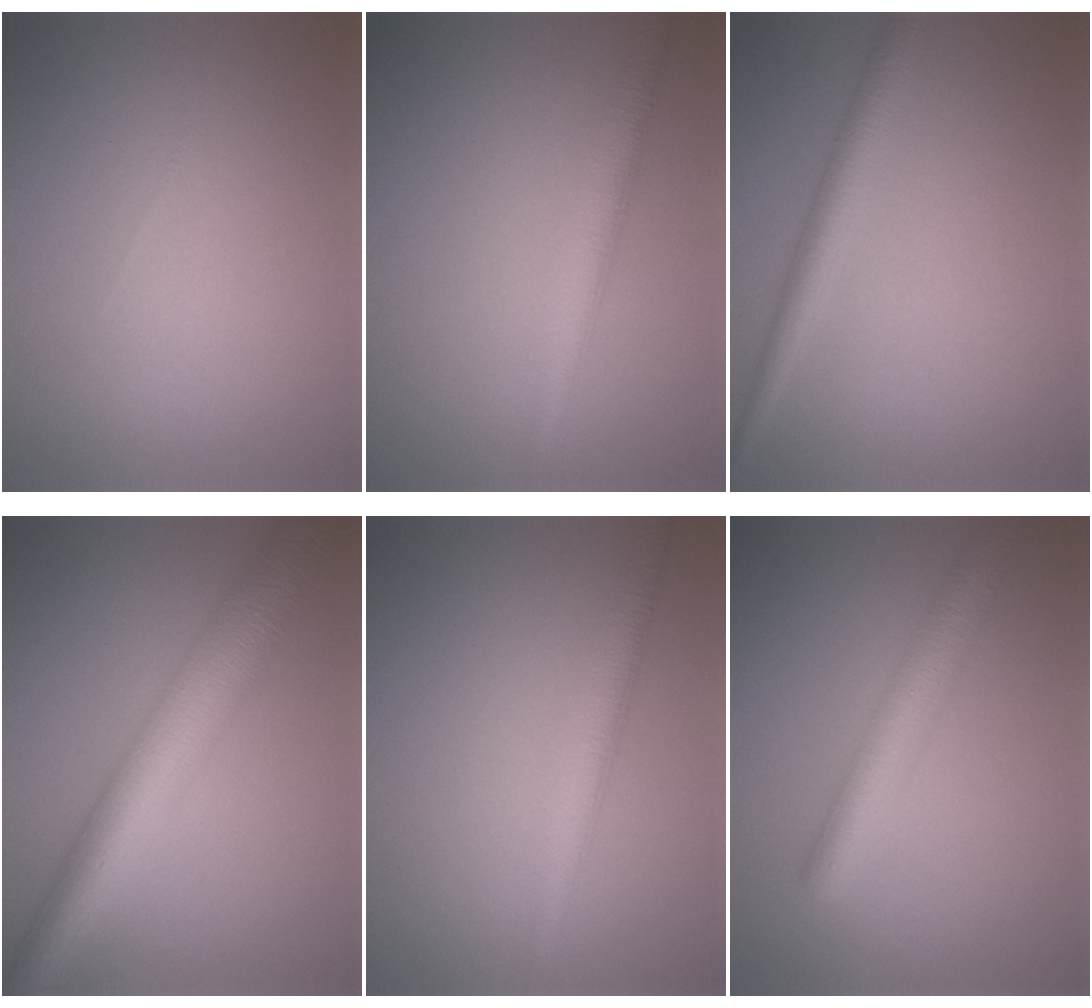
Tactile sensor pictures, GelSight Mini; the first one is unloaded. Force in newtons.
{"total": 2.8, "press": 2.8, "slide": 0.1}
{"total": 3.0, "press": 3.0, "slide": 0.1}
{"total": 8.4, "press": 8.4, "slide": 0.2}
{"total": 2.8, "press": 2.8, "slide": 0.1}
{"total": 4.6, "press": 4.6, "slide": 0.2}